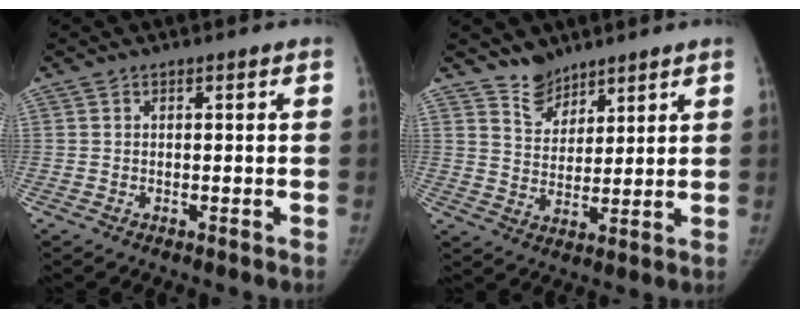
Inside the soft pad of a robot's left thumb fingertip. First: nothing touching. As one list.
[{"total": 5.6, "force": [4.8, 2.9, 0.6], "torque": [0.020, -0.046, 0.093]}]